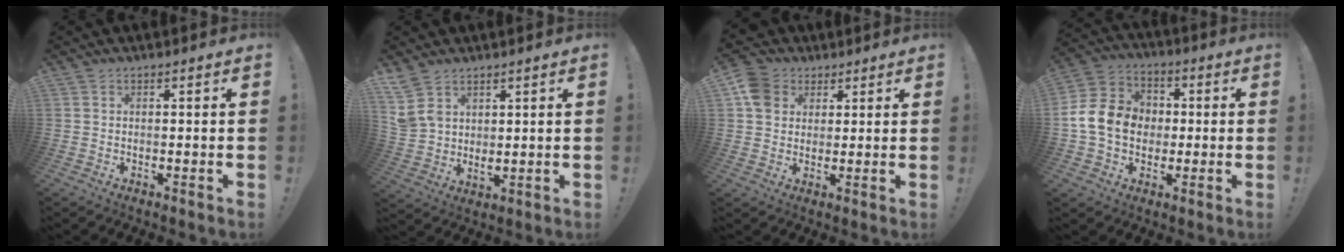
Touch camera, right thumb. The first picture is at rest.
{"total": 7.7, "force": [5.3, 4.4, 3.4], "torque": [-0.057, -0.027, 0.108]}
{"total": 8.6, "force": [3.4, 7.3, 2.9], "torque": [-0.035, -0.009, 0.069]}
{"total": 15.0, "force": [-0.3, 12.7, 8.1], "torque": [-0.137, 0.017, 0.003]}